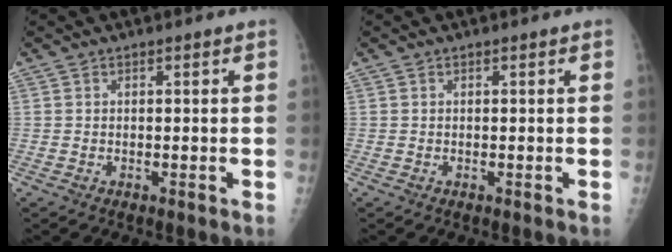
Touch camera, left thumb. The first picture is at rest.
{"total": 0.0}